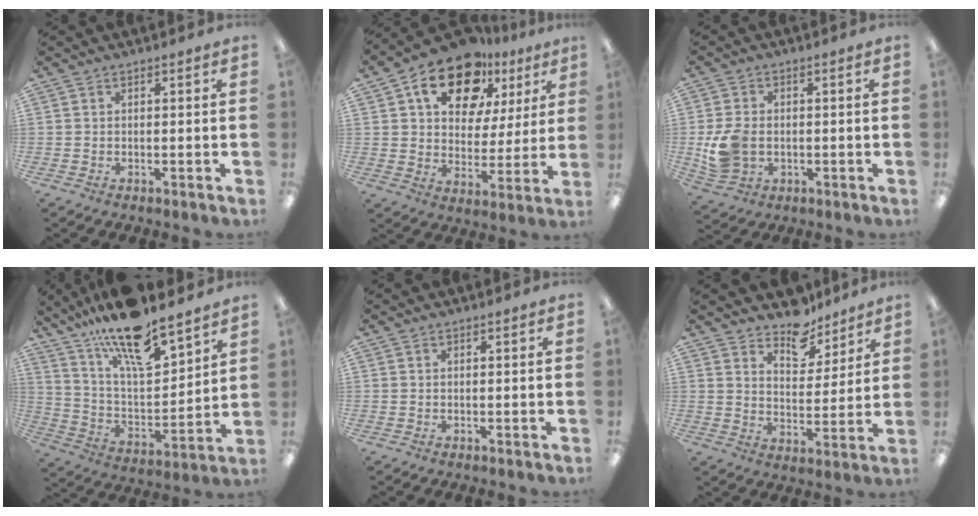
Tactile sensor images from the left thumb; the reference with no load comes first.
{"total": 16.6, "force": [10.5, 9.7, 8.5], "torque": [-0.142, -0.049, 0.187]}
{"total": 8.6, "force": [-1.1, 6.6, 5.3], "torque": [-0.114, 0.008, -0.017]}
{"total": 17.3, "force": [14.4, 4.1, 8.7], "torque": [-0.160, -0.095, 0.248]}
{"total": 0.0}
{"total": 9.4, "force": [8.1, 4.3, 2.0], "torque": [-0.017, -0.062, 0.149]}